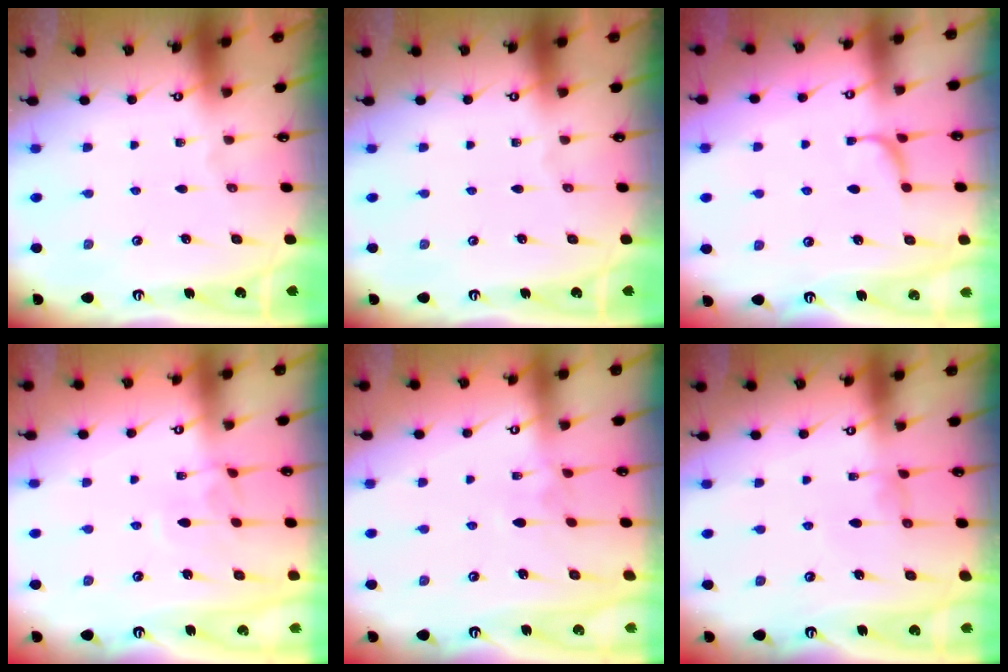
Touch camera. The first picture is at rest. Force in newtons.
{"total": 0.0}
{"total": 2.4, "press": 2.4, "slide": 0.4}
{"total": 3.0, "press": 3.0, "slide": 0.2}
{"total": 3.0, "press": 2.9, "slide": 0.3}
{"total": 1.0, "press": 0.8, "slide": 0.5}